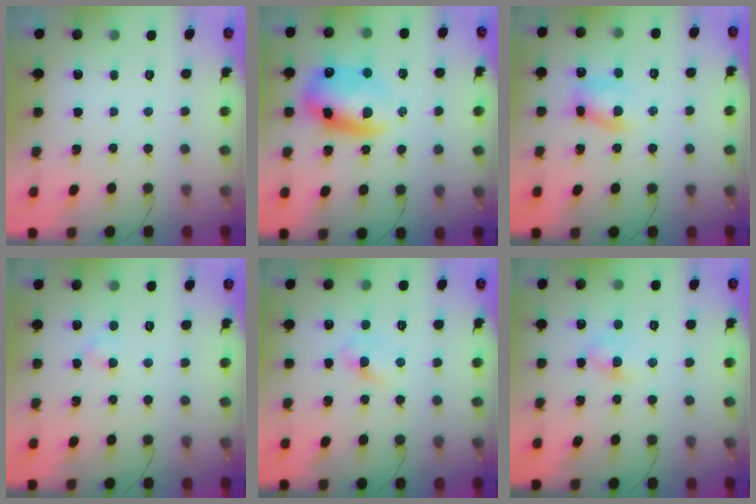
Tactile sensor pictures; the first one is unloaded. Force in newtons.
{"total": 12.7, "press": 12.2, "slide": 3.4}
{"total": 8.2, "press": 8.0, "slide": 1.8}
{"total": 2.3, "press": 2.1, "slide": 1.0}
{"total": 3.4, "press": 3.2, "slide": 1.3}
{"total": 4.0, "press": 3.7, "slide": 1.4}